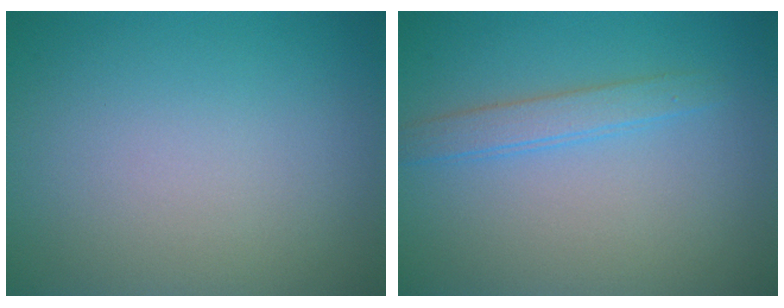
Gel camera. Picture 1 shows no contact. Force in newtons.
{"total": 2.0, "press": 2.0, "slide": 0.2}